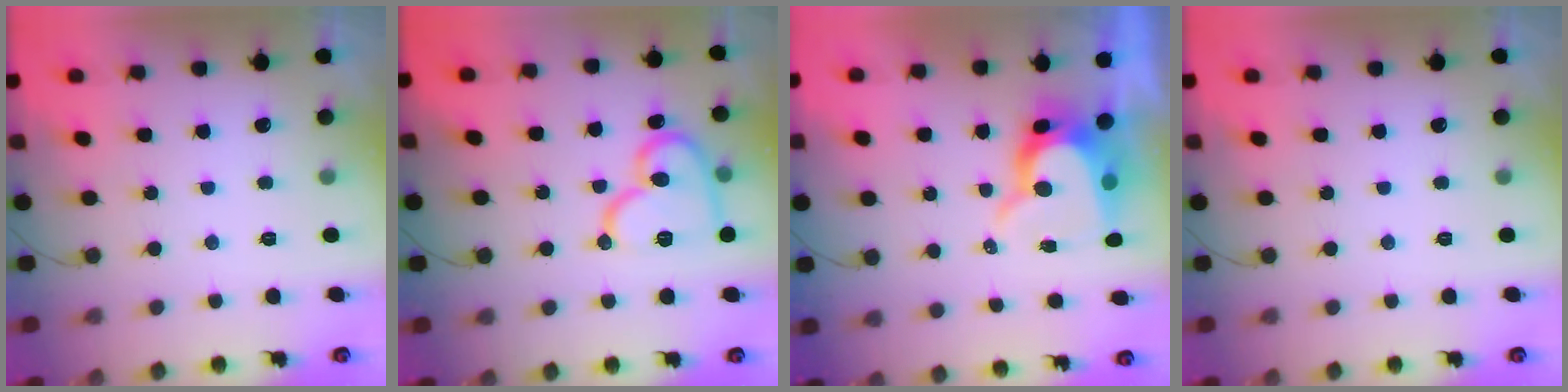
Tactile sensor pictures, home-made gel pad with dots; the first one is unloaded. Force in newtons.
{"total": 15.7, "press": 15.6, "slide": 1.6}
{"total": 10.5, "press": 10.5, "slide": 1.0}
{"total": 0.0}